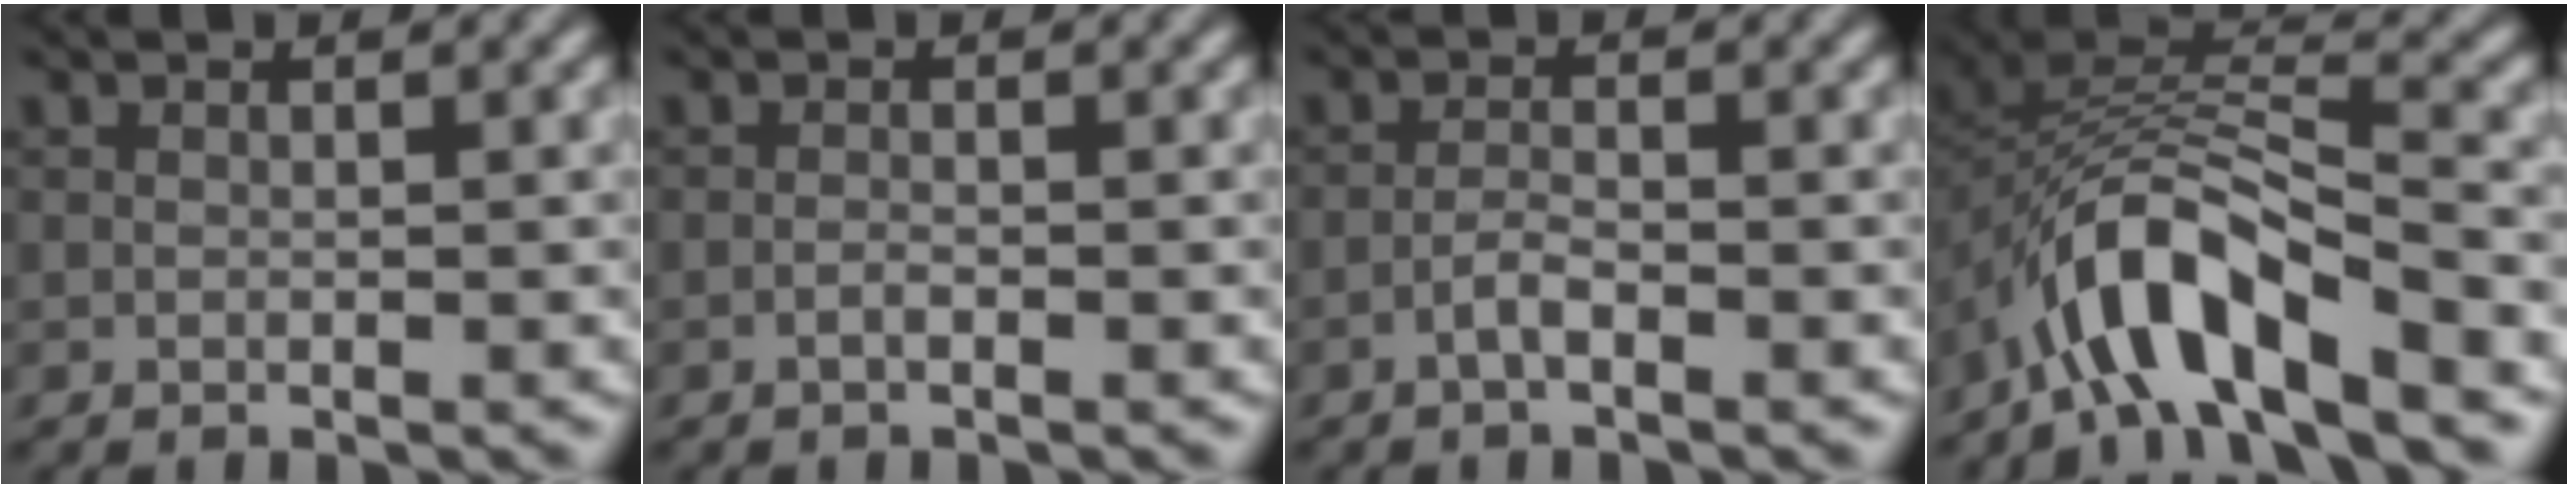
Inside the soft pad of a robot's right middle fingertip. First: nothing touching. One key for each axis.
{"total": 0.5, "fx": -0.4, "fy": 0.1, "fz": 0.4, "tx": -0.006, "ty": 0.001, "tz": -0.008}
{"total": 1.3, "fx": -0.9, "fy": 0.2, "fz": 1.0, "tx": -0.018, "ty": 0.005, "tz": -0.020}
{"total": 8.6, "fx": -5.3, "fy": 3.0, "fz": 6.1, "tx": -0.101, "ty": 0.007, "tz": -0.102}